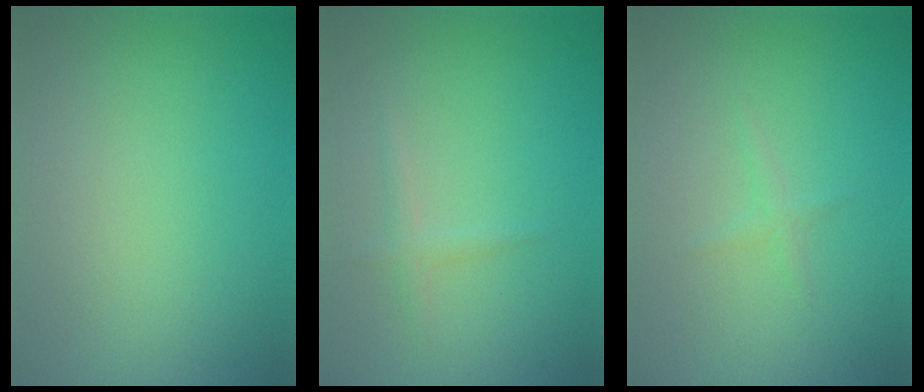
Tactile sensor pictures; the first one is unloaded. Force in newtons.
{"total": 1.1, "press": 1.0, "slide": 0.1}
{"total": 0.9, "press": 0.9, "slide": 0.0}